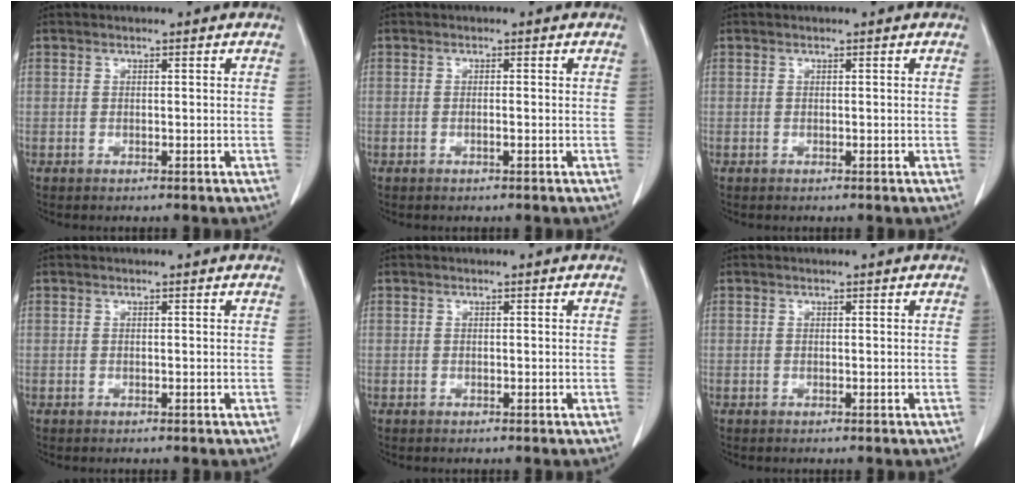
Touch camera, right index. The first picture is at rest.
{"total": 0.6, "force": [-0.1, 0.0, 0.6], "torque": [-0.010, 0.003, 0.002]}
{"total": 0.0}
{"total": 0.0}
{"total": 0.0}
{"total": 0.0}